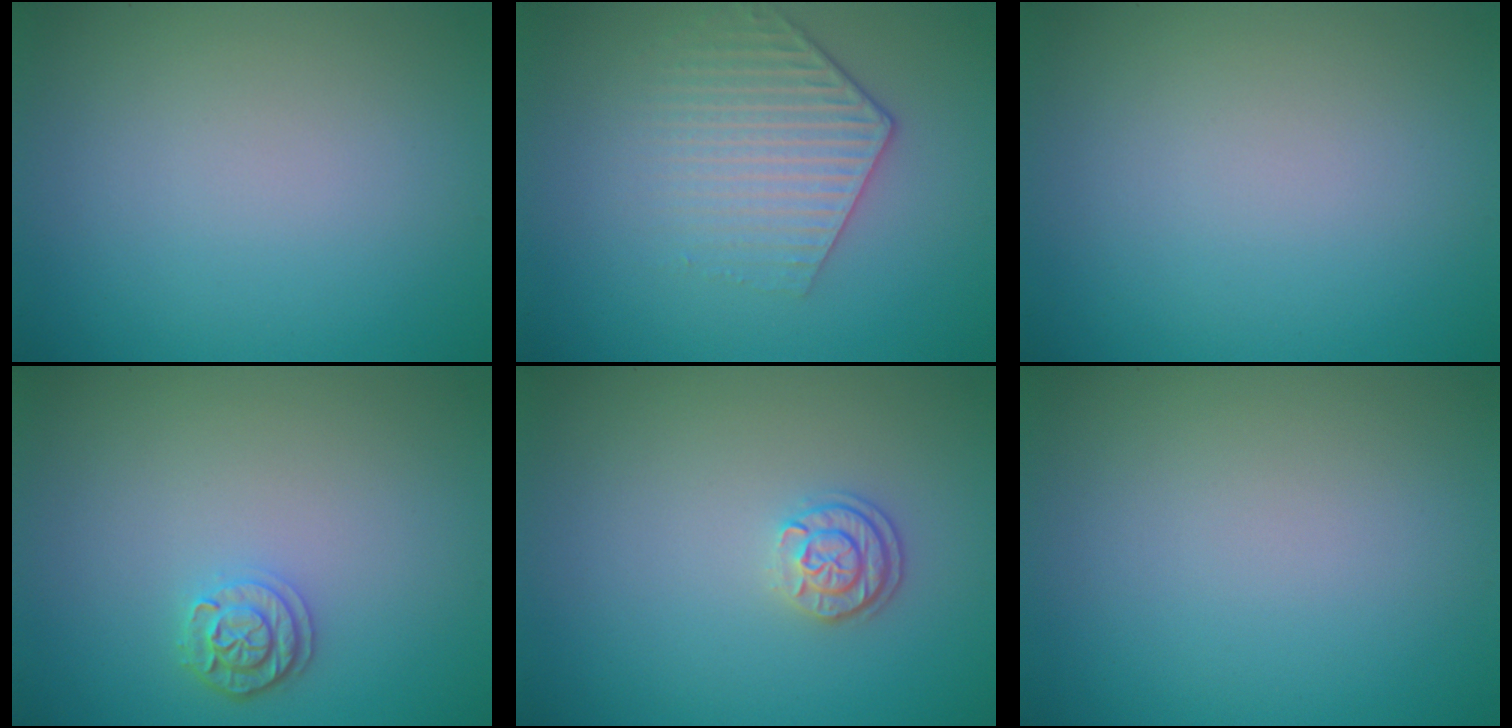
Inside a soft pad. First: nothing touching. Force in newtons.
{"total": 3.5, "press": 2.9, "slide": 2.0}
{"total": 0.0}
{"total": 2.0, "press": 1.9, "slide": 0.5}
{"total": 1.8, "press": 1.5, "slide": 0.9}
{"total": 0.0}